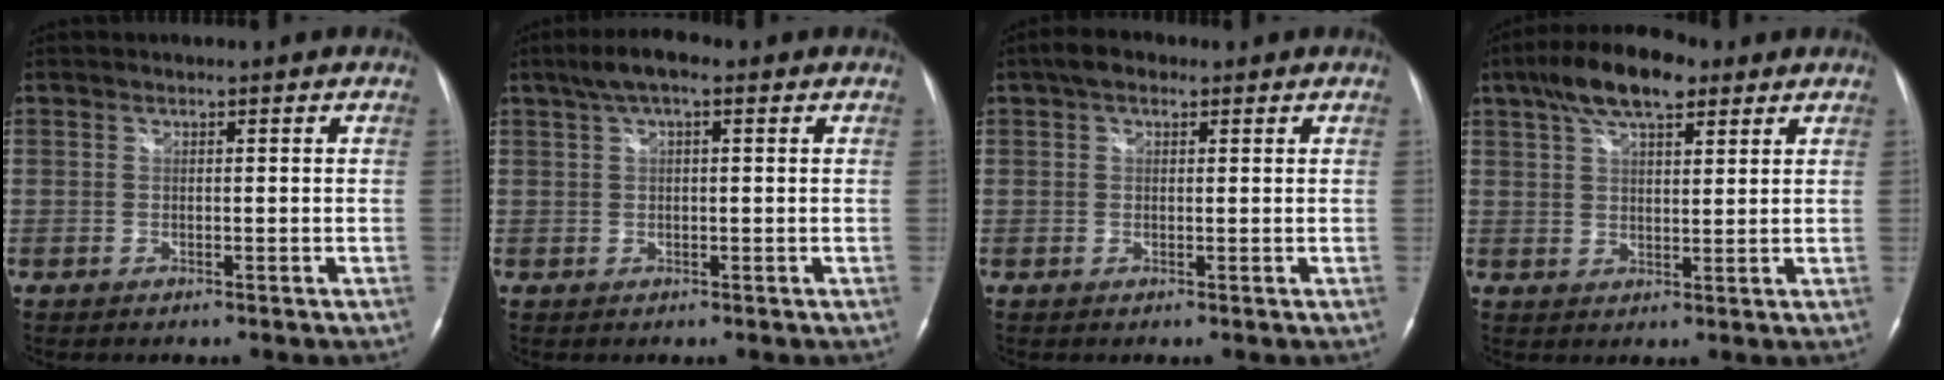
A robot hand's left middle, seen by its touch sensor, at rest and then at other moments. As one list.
[{"total": 5.2, "force": [2.9, 1.5, 4.1], "torque": [-0.080, 0.028, 0.046]}, {"total": 3.0, "force": [1.6, 1.7, 1.8], "torque": [-0.035, 0.017, 0.025]}, {"total": 10.5, "force": [6.5, 3.7, 7.3], "torque": [-0.134, 0.027, 0.112]}]